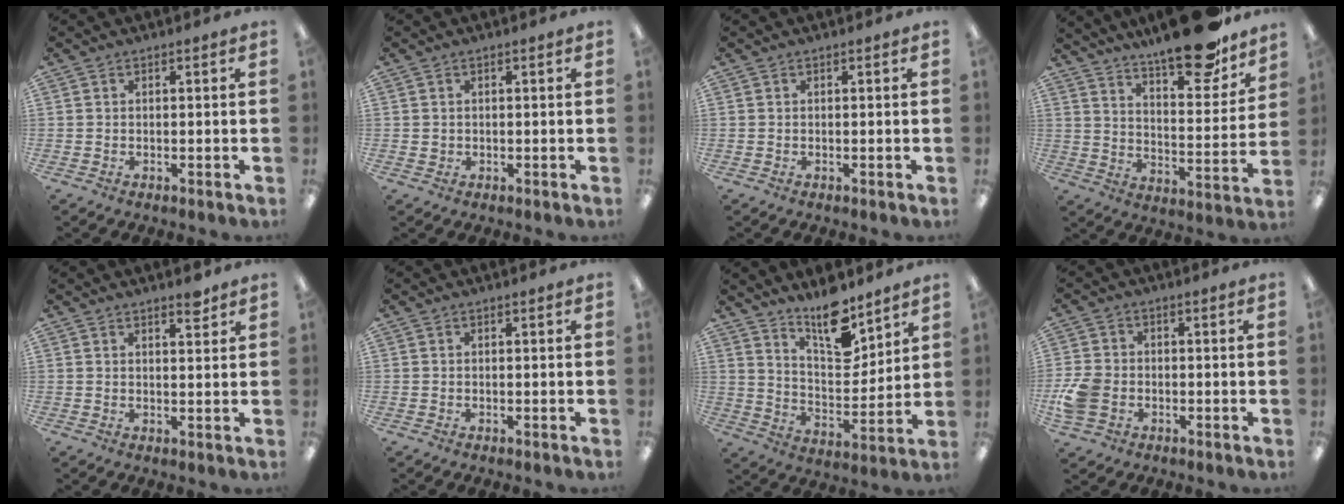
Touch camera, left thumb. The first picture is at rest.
{"total": 0.9, "force": [0.0, 0.9, 0.3], "torque": [-0.007, 0.005, -0.002]}
{"total": 0.0}
{"total": 17.6, "force": [14.7, 4.5, 8.6], "torque": [-0.132, -0.101, 0.248]}
{"total": 3.2, "force": [2.7, 0.7, 1.7], "torque": [-0.013, -0.017, 0.042]}
{"total": 0.0}
{"total": 13.5, "force": [10.3, 5.2, 6.9], "torque": [-0.107, -0.069, 0.182]}
{"total": 7.5, "force": [-2.1, 5.7, 4.4], "torque": [-0.094, 0.015, -0.036]}